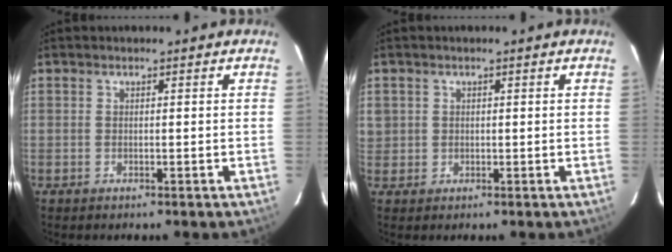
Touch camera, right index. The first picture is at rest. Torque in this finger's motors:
{"motor_torque": [0.54, 0.05, 0.25, 0.04]}